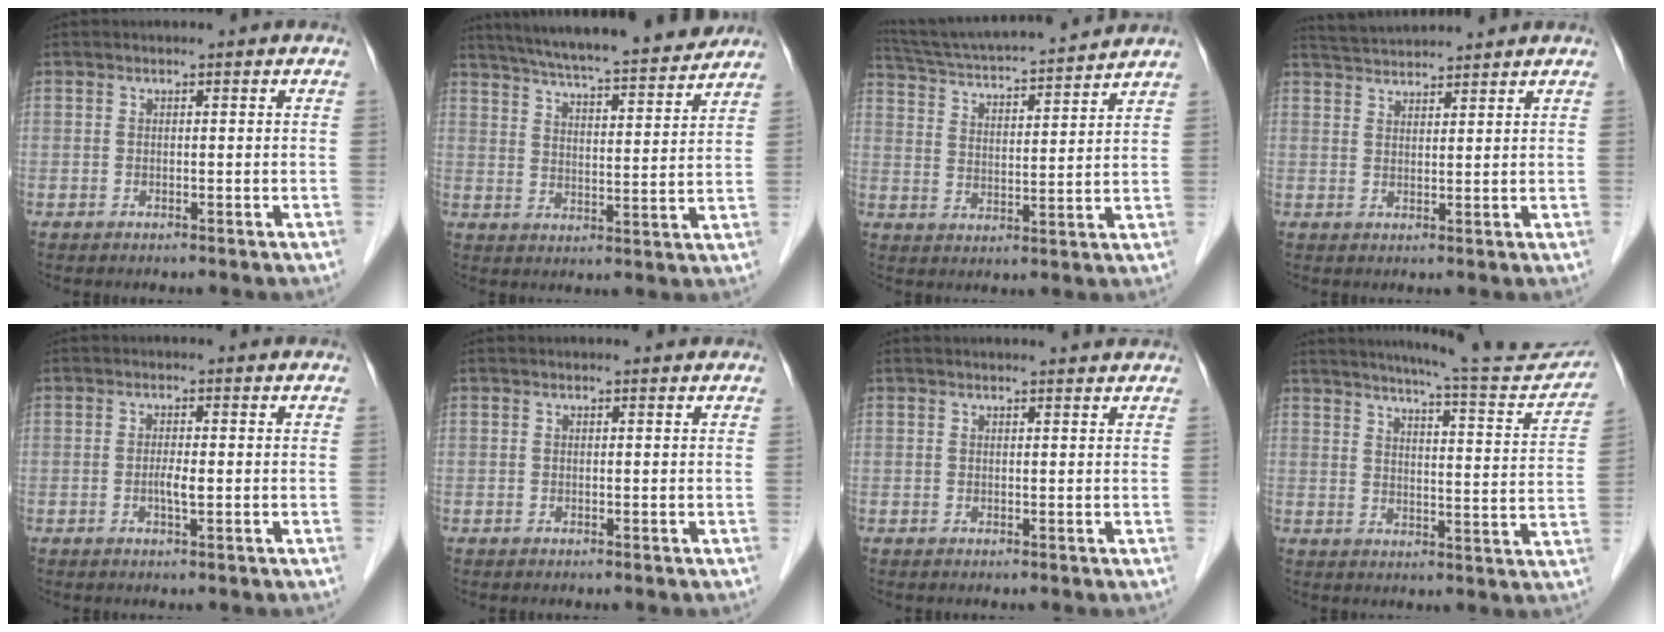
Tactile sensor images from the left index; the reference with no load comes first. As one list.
[{"total": 19.3, "force": [17.4, 1.4, 8.3], "torque": [-0.135, 0.005, 0.249]}, {"total": 17.5, "force": [16.2, 0.7, 6.7], "torque": [-0.124, 0.020, 0.251]}, {"total": 5.4, "force": [5.3, 0.1, 0.9], "torque": [-0.024, 0.033, 0.093]}, {"total": 1.7, "force": [-0.3, 0.2, 1.7], "torque": [-0.033, -0.002, -0.005]}, {"total": 0.8, "force": [0.8, 0.1, 0.0], "torque": [-0.009, 0.004, 0.008]}, {"total": 3.2, "force": [3.1, 0.0, 0.7], "torque": [-0.013, 0.006, 0.032]}, {"total": 16.8, "force": [15.7, 0.4, 6.0], "torque": [-0.088, -0.050, 0.193]}]